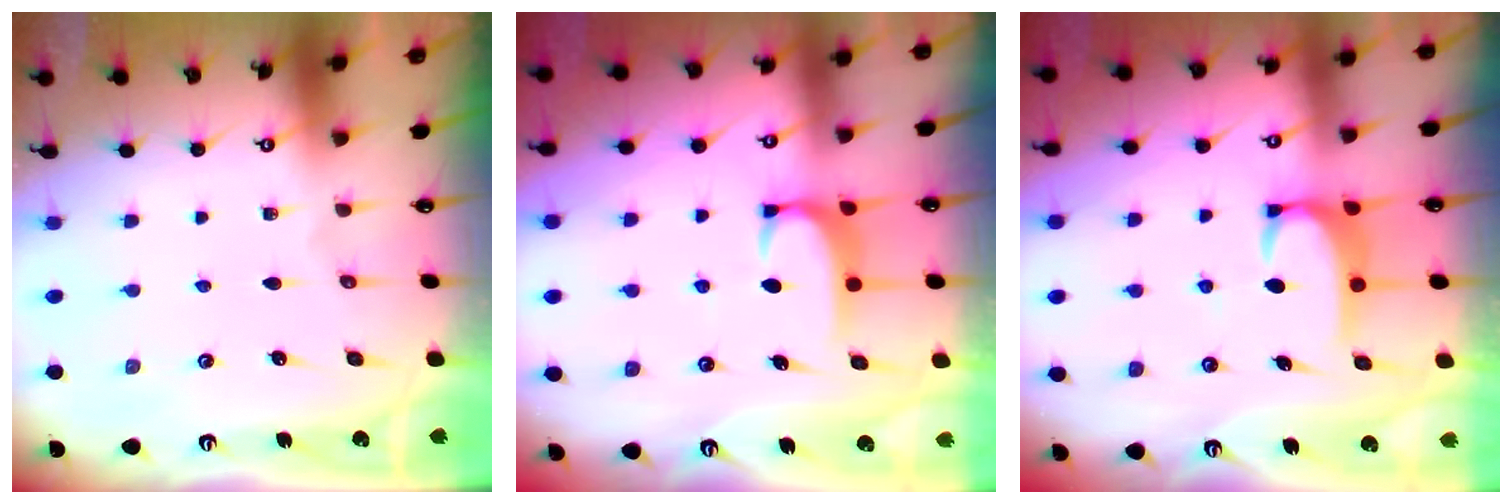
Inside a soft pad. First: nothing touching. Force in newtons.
{"total": 1.8, "press": 1.7, "slide": 0.5}
{"total": 2.7, "press": 2.7, "slide": 0.3}